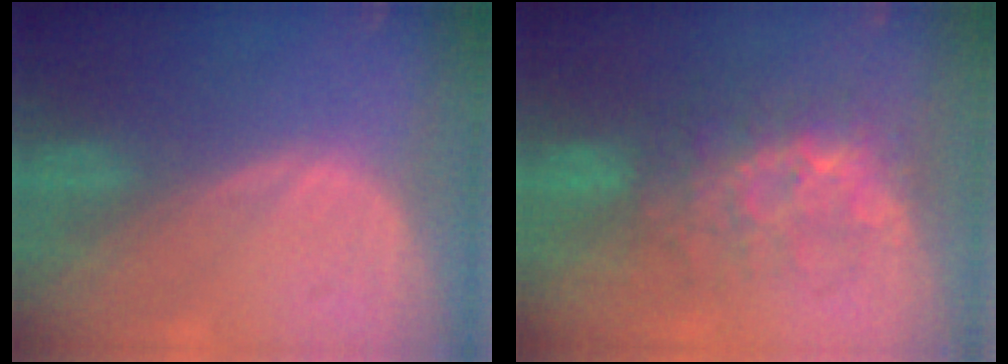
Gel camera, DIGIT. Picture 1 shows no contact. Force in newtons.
{"total": 7.9, "press": 7.5, "slide": 2.7}